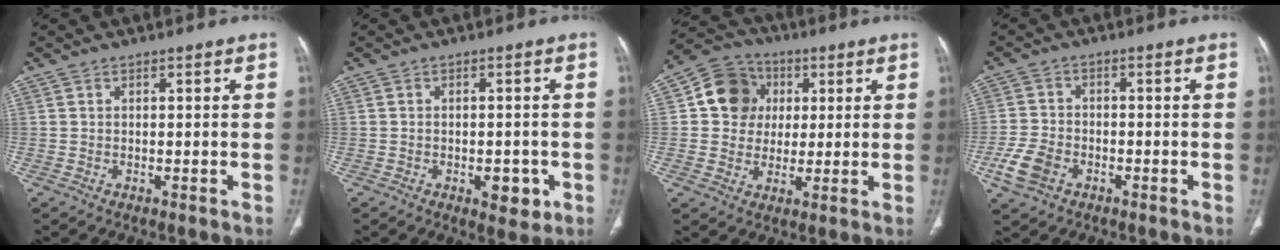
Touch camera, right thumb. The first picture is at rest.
{"total": 4.7, "force": [-1.7, 2.5, 3.6], "torque": [-0.031, 0.002, -0.015]}
{"total": 10.5, "force": [2.0, 9.3, 4.3], "torque": [-0.044, 0.006, 0.024]}
{"total": 6.5, "force": [-3.0, 4.3, 3.7], "torque": [-0.084, 0.011, -0.056]}